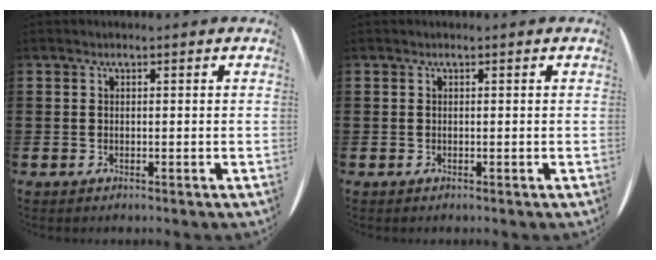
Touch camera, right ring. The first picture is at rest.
{"total": 0.0}